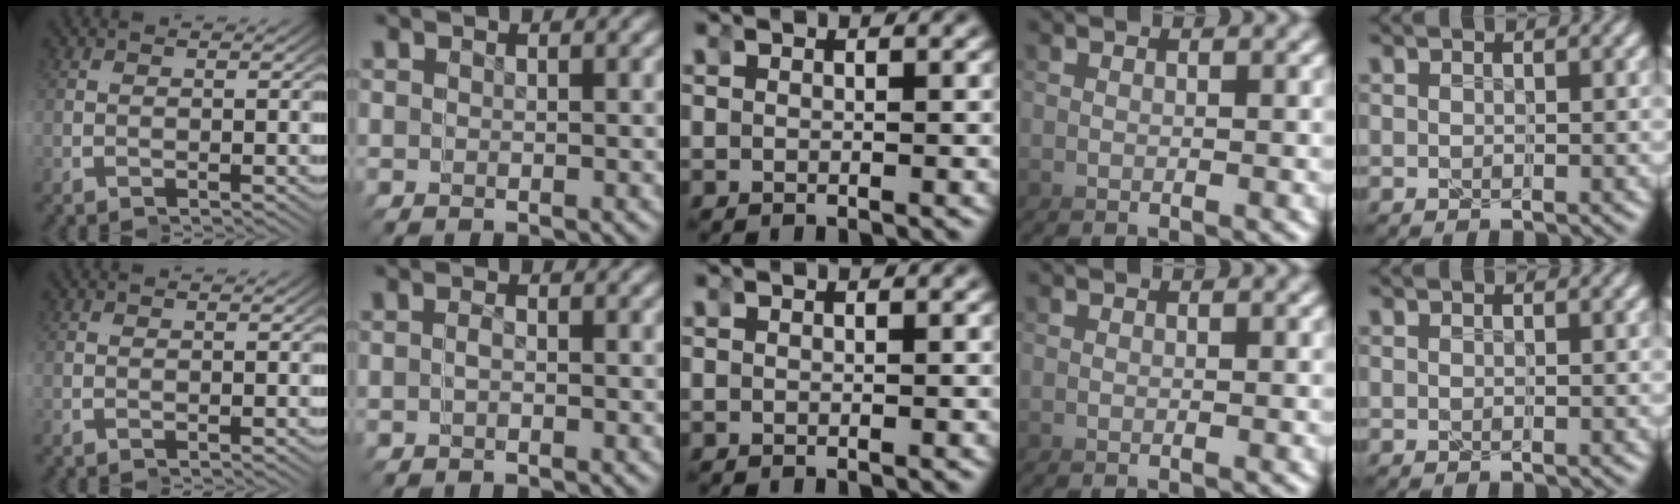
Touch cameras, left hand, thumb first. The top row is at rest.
{"index": {"total": 1.2, "force": [-1.0, -0.2, -0.6], "torque": [-0.012, -0.013, -0.010]}}